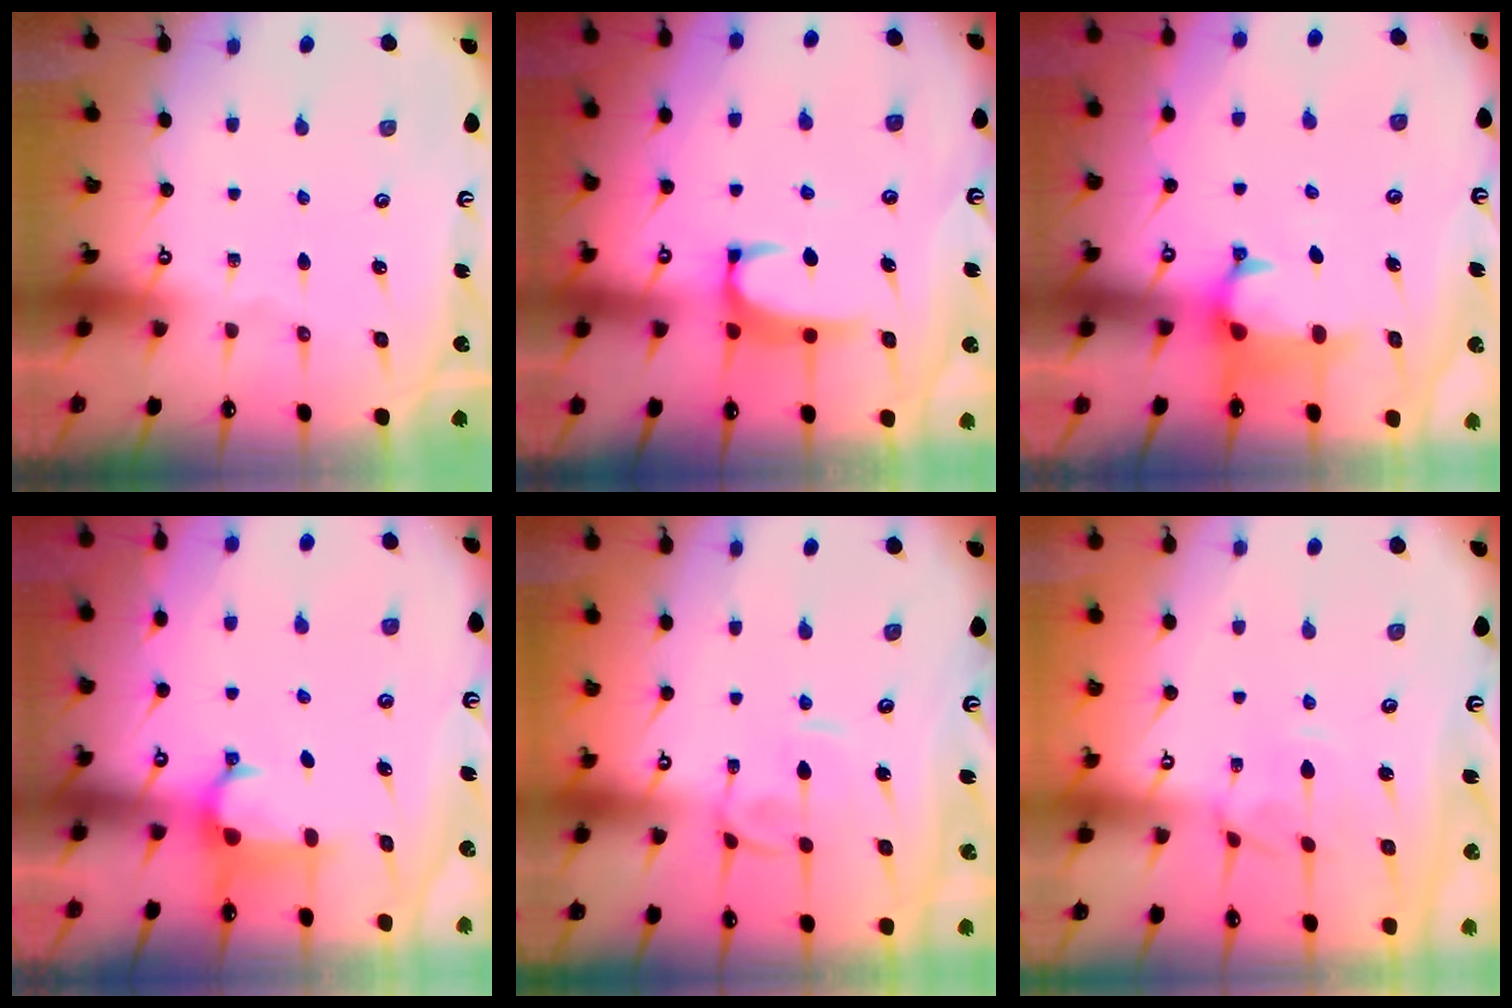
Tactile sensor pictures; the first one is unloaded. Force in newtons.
{"total": 2.0, "press": 2.0, "slide": 0.3}
{"total": 0.9, "press": 0.2, "slide": 0.9}
{"total": 1.9, "press": 1.8, "slide": 0.7}
{"total": 1.2, "press": 1.2, "slide": 0.0}
{"total": 2.2, "press": 2.1, "slide": 0.5}